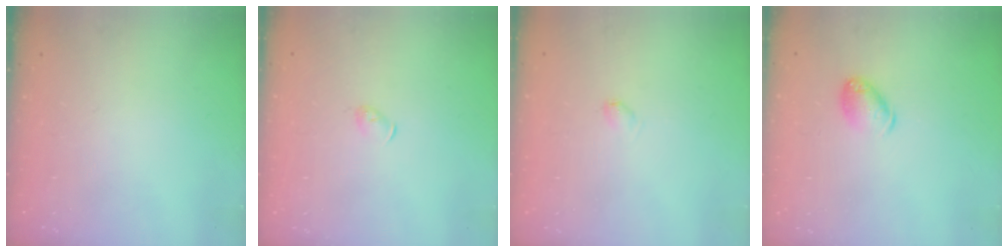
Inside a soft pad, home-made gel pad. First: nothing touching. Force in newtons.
{"total": 3.5, "press": 3.5, "slide": 0.8}
{"total": 2.7, "press": 2.7, "slide": 0.4}
{"total": 8.4, "press": 8.3, "slide": 1.1}